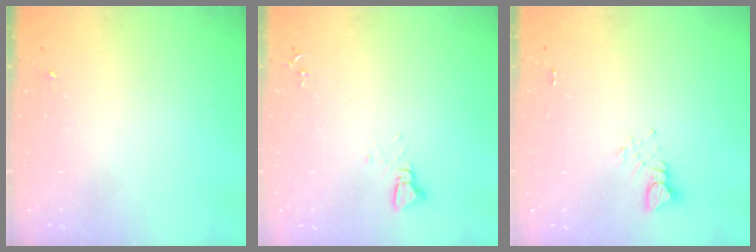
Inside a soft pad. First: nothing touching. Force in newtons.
{"total": 2.3, "press": 2.3, "slide": 0.1}
{"total": 3.5, "press": 3.5, "slide": 0.3}